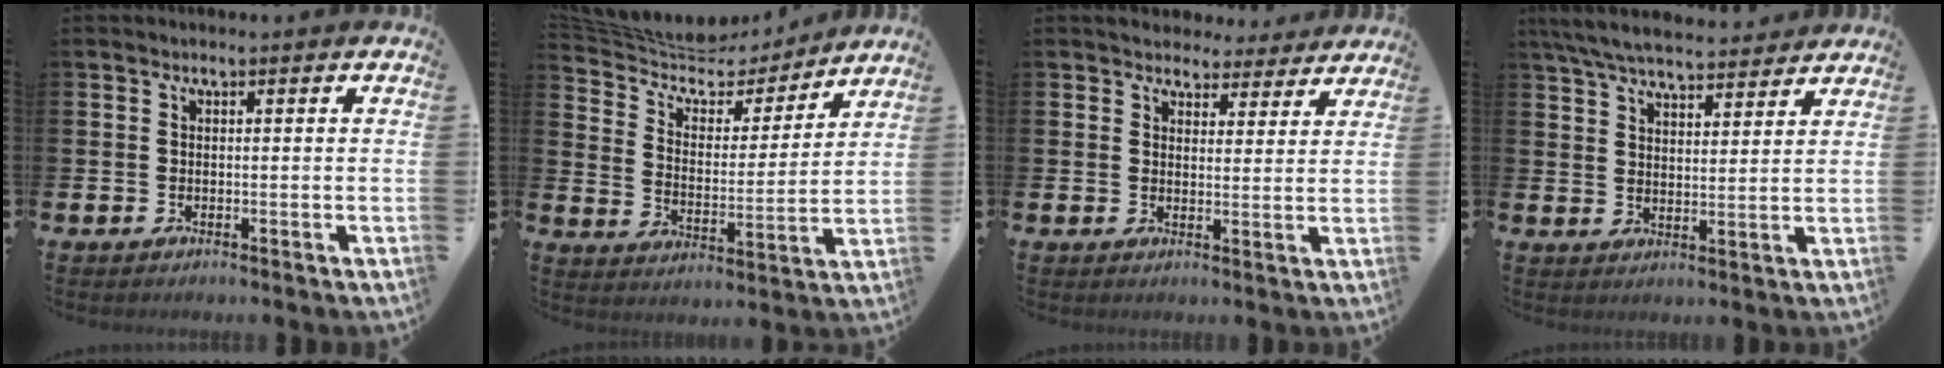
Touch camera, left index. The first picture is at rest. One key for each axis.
{"total": 7.3, "fx": 6.4, "fy": 2.9, "fz": 2.0, "tx": -0.068, "ty": -0.049, "tz": 0.108}
{"total": 4.0, "fx": 3.8, "fy": 1.5, "fz": -0.1, "tx": -0.002, "ty": -0.027, "tz": 0.064}
{"total": 6.9, "fx": 6.5, "fy": 1.1, "fz": 1.9, "tx": -0.053, "ty": -0.033, "tz": 0.118}